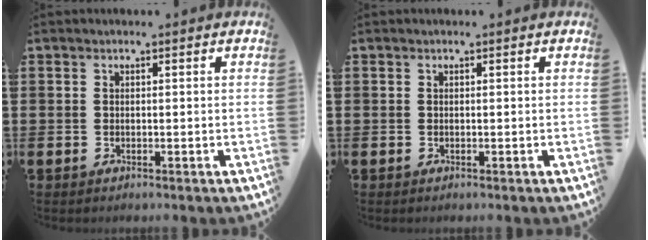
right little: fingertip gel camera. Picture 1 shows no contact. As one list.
[{"total": 0.0}]